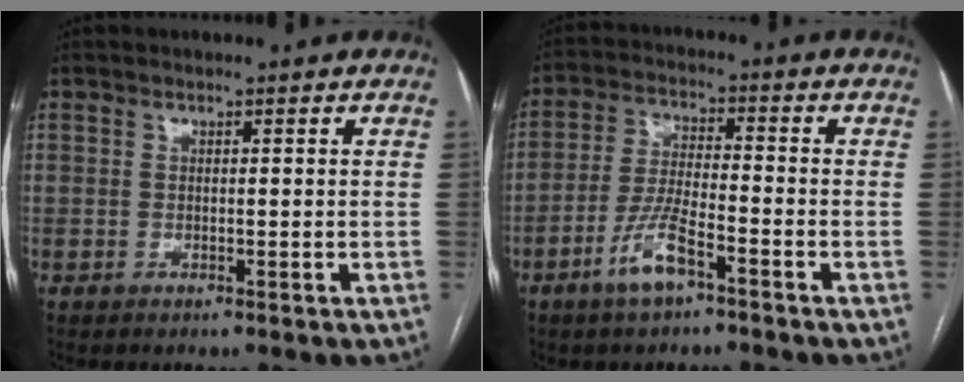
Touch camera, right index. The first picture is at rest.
{"total": 7.2, "force": [-4.2, 1.4, 5.7], "torque": [-0.122, -0.001, -0.080]}